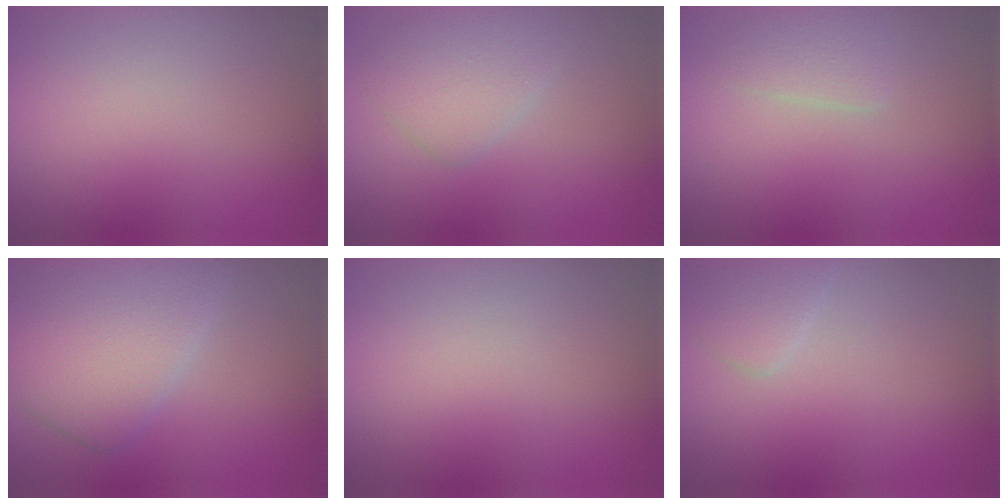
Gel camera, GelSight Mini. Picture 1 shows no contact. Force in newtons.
{"total": 2.9, "press": 2.9, "slide": 0.2}
{"total": 1.6, "press": 1.6, "slide": 0.0}
{"total": 5.8, "press": 5.8, "slide": 0.2}
{"total": 0.0}
{"total": 1.6, "press": 1.6, "slide": 0.1}